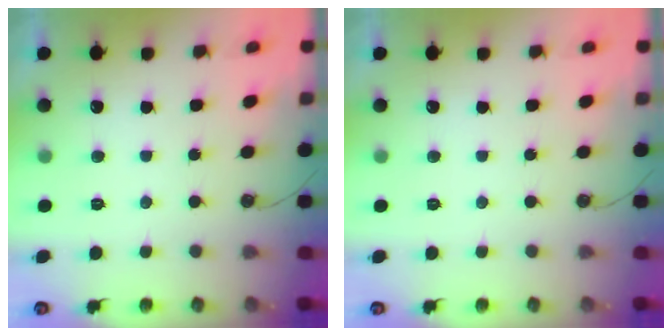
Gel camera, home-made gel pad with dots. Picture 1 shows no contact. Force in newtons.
{"total": 0.0}